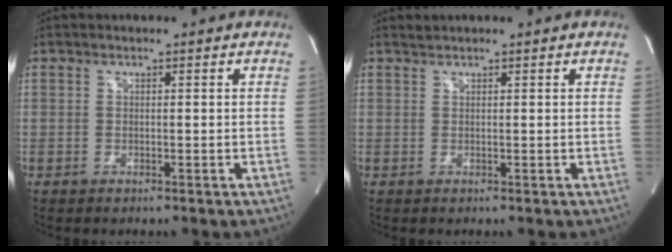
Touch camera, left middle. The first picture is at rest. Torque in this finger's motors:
{"motor_torque": [0.09, 0.03, -0.12, -0.01]}